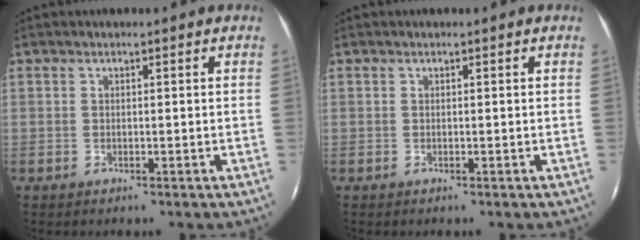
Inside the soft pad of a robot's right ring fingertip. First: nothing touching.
{"total": 0.0}